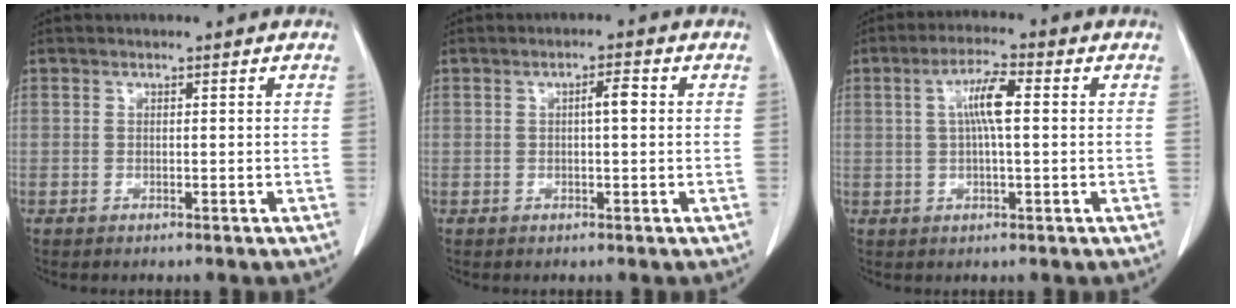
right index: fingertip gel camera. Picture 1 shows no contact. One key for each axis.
{"total": 2.3, "fx": 0.3, "fy": 0.4, "fz": 2.3, "tx": -0.037, "ty": 0.004, "tz": 0.003}
{"total": 5.8, "fx": 0.9, "fy": 0.8, "fz": 5.7, "tx": -0.108, "ty": 0.010, "tz": 0.015}